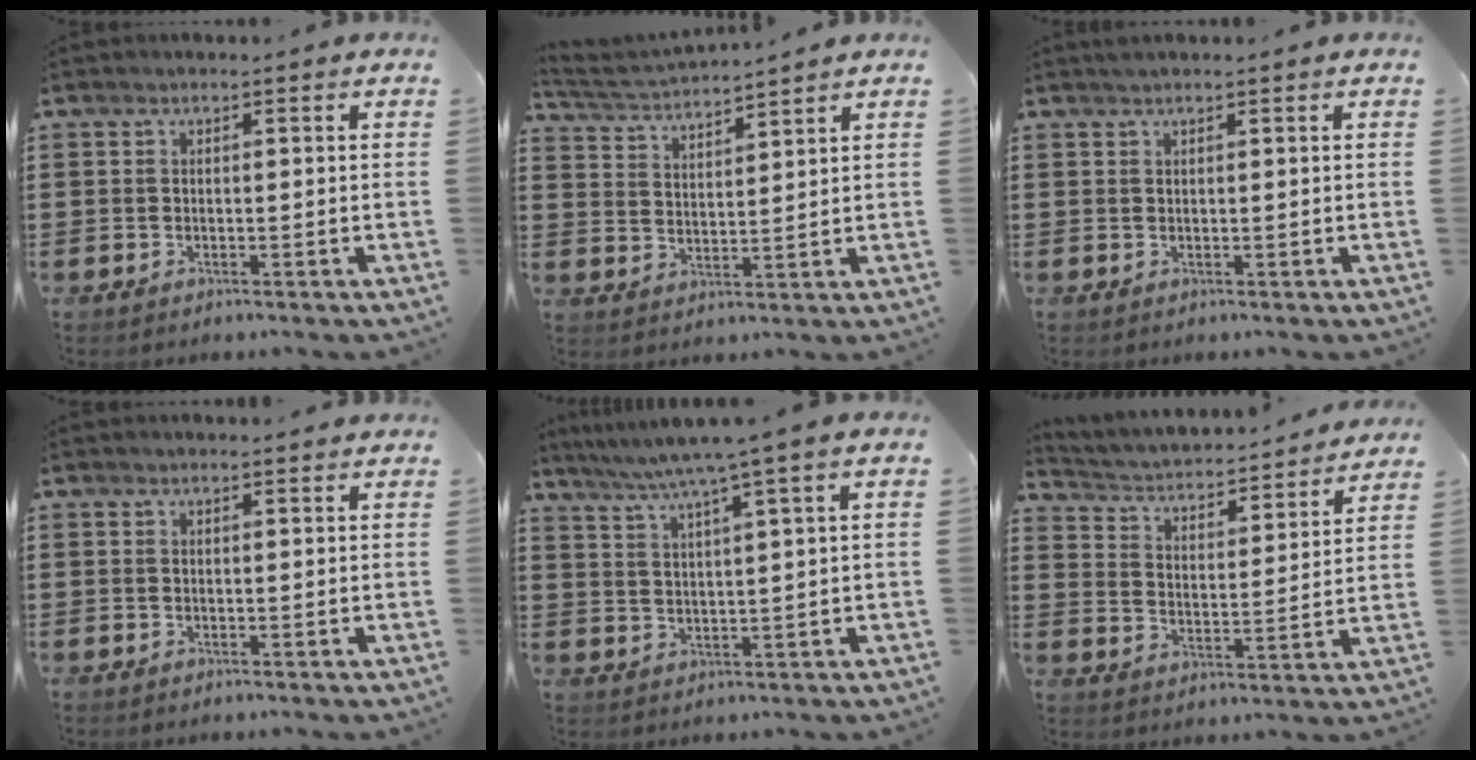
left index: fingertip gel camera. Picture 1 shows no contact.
{"total": 3.2, "force": [3.2, -0.3, 0.3], "torque": [-0.021, -0.017, 0.054]}
{"total": 0.8, "force": [0.7, 0.0, 0.4], "torque": [-0.009, -0.001, 0.013]}
{"total": 0.9, "force": [0.9, 0.1, 0.2], "torque": [-0.005, 0.000, 0.018]}
{"total": 5.5, "force": [4.0, -0.8, 3.7], "torque": [-0.083, -0.018, 0.064]}
{"total": 2.6, "force": [2.5, 0.6, 0.6], "torque": [-0.030, -0.028, 0.031]}